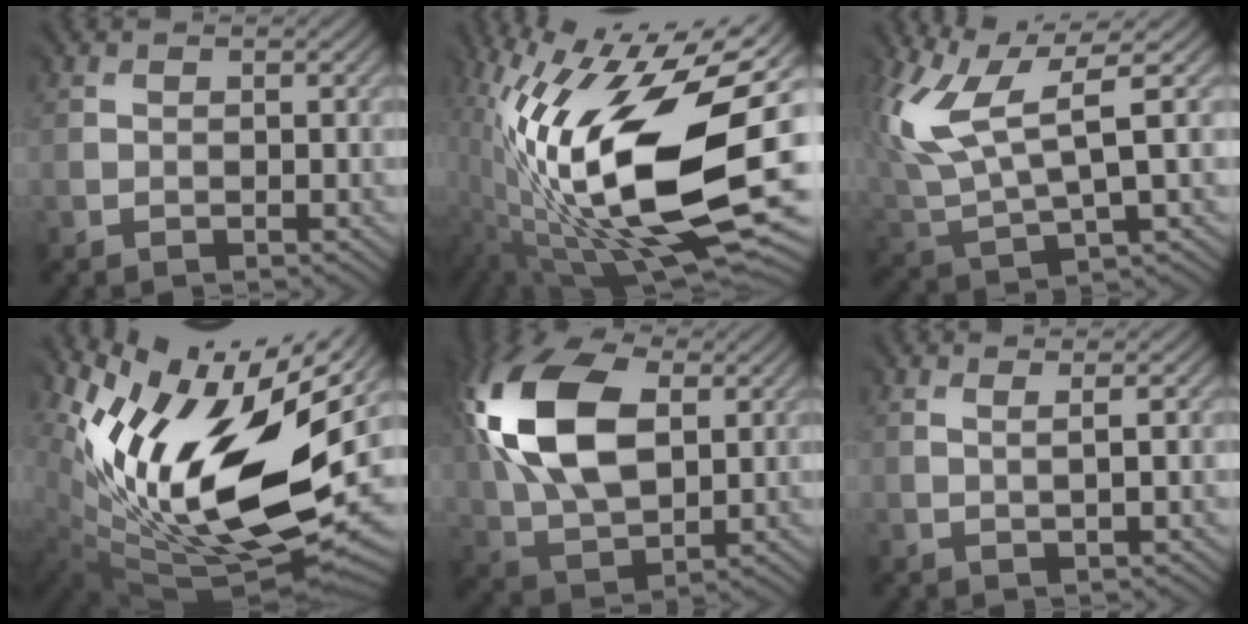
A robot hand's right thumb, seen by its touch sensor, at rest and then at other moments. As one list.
[{"total": 20.9, "force": [-1.2, 8.7, 19.0], "torque": [-0.372, -0.013, -0.021]}, {"total": 10.3, "force": [3.5, 3.8, 9.0], "torque": [-0.215, 0.003, 0.072]}, {"total": 18.5, "force": [4.1, 9.1, 15.6], "torque": [-0.265, -0.016, 0.083]}, {"total": 15.7, "force": [4.1, 9.7, 11.6], "torque": [-0.285, 0.024, 0.077]}, {"total": 0.9, "force": [0.5, -0.3, 0.7], "torque": [0.000, 0.002, 0.003]}]